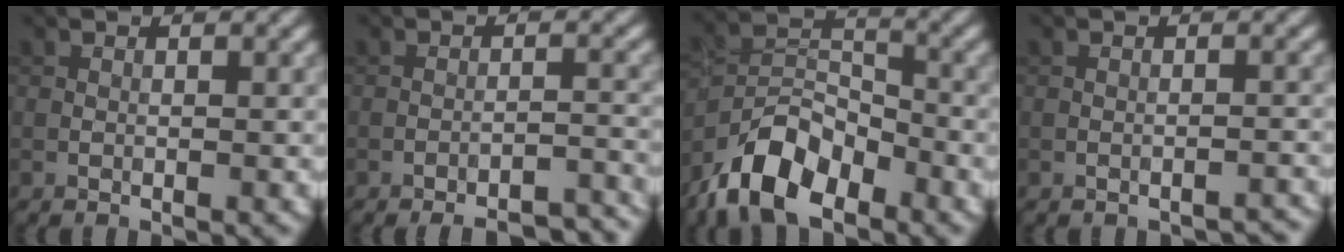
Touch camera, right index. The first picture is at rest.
{"total": 7.2, "force": [-6.6, 1.8, 2.1], "torque": [-0.015, 0.019, -0.076]}
{"total": 8.2, "force": [-5.6, 4.2, 4.4], "torque": [-0.078, 0.001, -0.117]}
{"total": 1.3, "force": [-1.2, 0.3, 0.2], "torque": [0.003, 0.005, -0.017]}